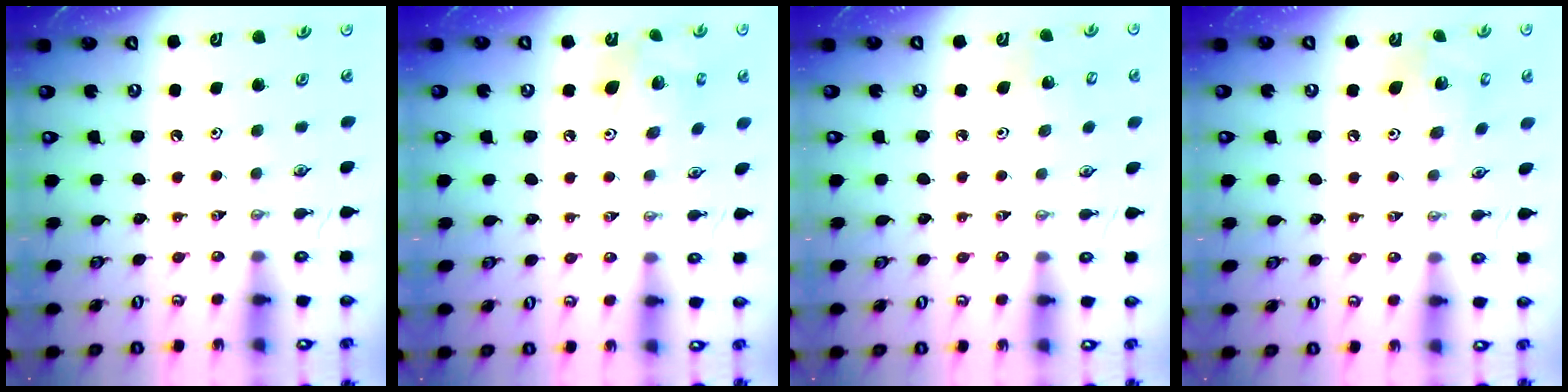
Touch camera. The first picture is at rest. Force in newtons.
{"total": 8.9, "press": 8.9, "slide": 0.8}
{"total": 3.4, "press": 3.4, "slide": 0.3}
{"total": 8.6, "press": 8.6, "slide": 0.3}